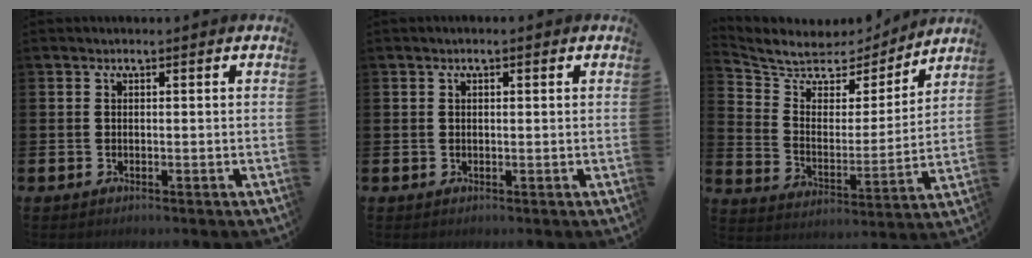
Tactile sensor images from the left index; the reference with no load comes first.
{"total": 0.7, "force": [0.3, 0.1, 0.6], "torque": [-0.002, -0.001, 0.004]}
{"total": 6.5, "force": [5.6, 3.0, 1.0], "torque": [-0.061, -0.048, 0.094]}